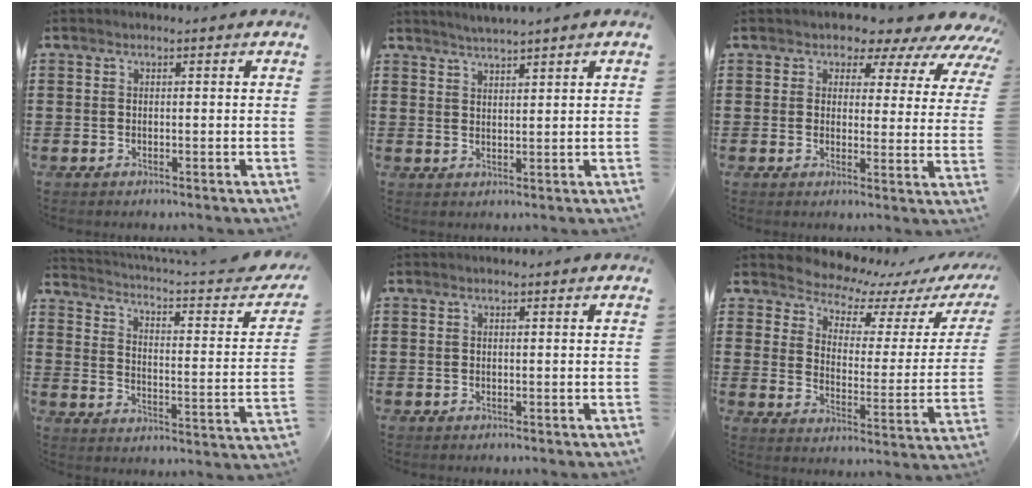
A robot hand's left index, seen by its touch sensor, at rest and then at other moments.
{"total": 2.0, "force": [1.9, -0.6, 0.1], "torque": [-0.007, -0.005, 0.036]}
{"total": 4.3, "force": [3.5, 2.3, 1.0], "torque": [-0.022, -0.027, 0.051]}
{"total": 2.5, "force": [1.3, 0.3, 2.1], "torque": [-0.053, -0.025, 0.011]}
{"total": 0.0}
{"total": 4.8, "force": [4.6, 1.2, 0.6], "torque": [-0.038, -0.045, 0.073]}